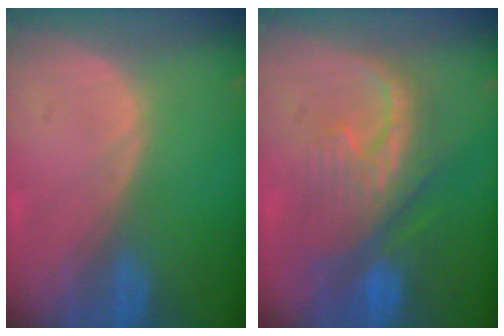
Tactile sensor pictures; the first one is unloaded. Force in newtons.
{"total": 8.7, "press": 8.5, "slide": 1.8}